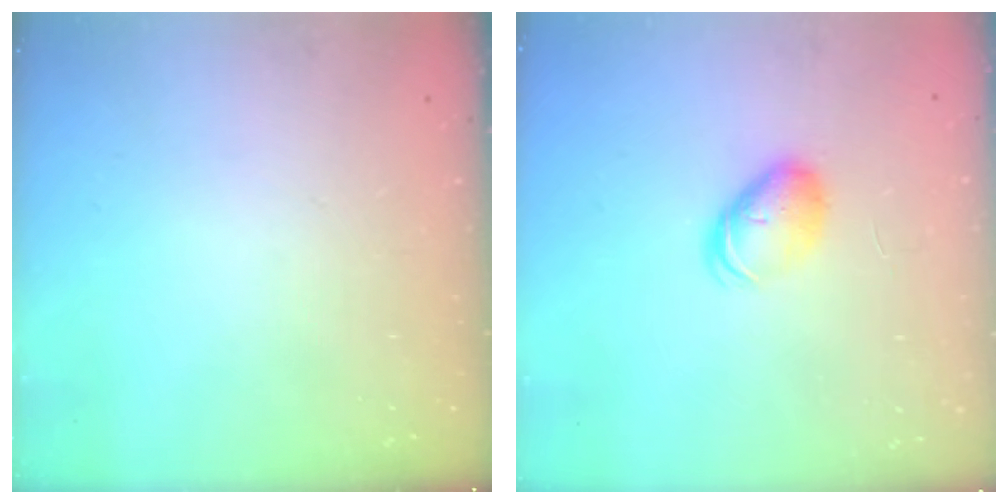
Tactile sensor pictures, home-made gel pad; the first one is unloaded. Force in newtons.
{"total": 8.2, "press": 8.2, "slide": 0.5}